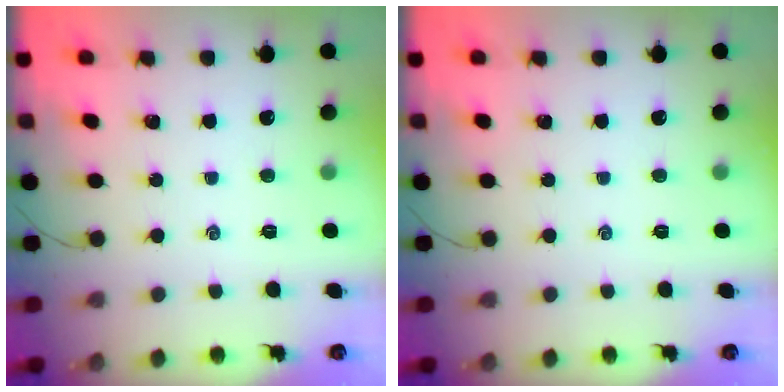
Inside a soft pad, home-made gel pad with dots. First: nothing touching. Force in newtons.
{"total": 0.0}